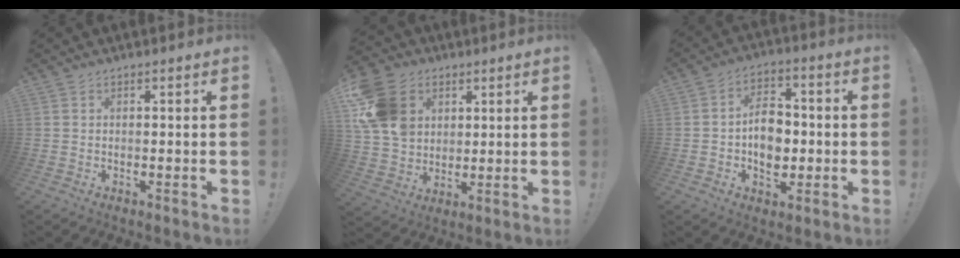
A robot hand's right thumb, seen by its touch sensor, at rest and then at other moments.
{"total": 16.5, "force": [5.6, 13.1, 8.4], "torque": [-0.159, -0.014, 0.115]}
{"total": 10.5, "force": [-0.9, 7.9, 6.8], "torque": [-0.098, 0.006, -0.012]}